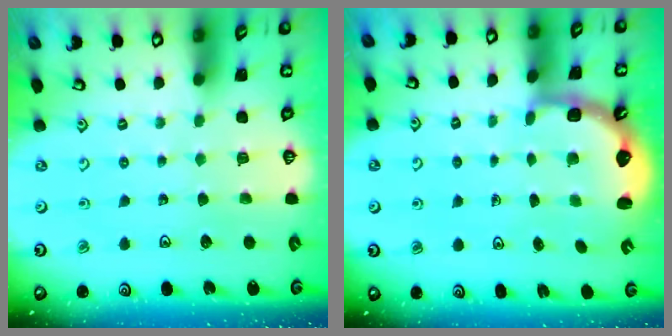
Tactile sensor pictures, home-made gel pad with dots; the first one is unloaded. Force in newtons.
{"total": 2.7, "press": 2.1, "slide": 1.7}